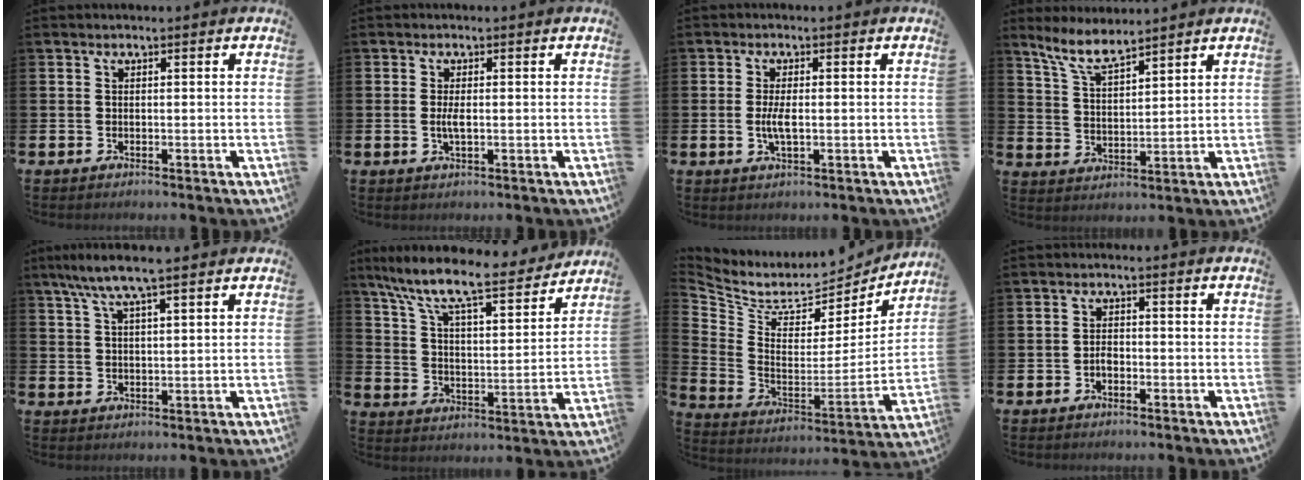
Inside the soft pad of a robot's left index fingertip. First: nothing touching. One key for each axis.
{"total": 1.9, "fx": -0.1, "fy": 0.6, "fz": 1.8, "tx": -0.031, "ty": -0.001, "tz": -0.005}
{"total": 3.0, "fx": -0.2, "fy": 1.0, "fz": 2.8, "tx": -0.049, "ty": -0.002, "tz": -0.006}
{"total": 6.8, "fx": 6.1, "fy": 1.0, "fz": 2.8, "tx": -0.077, "ty": -0.019, "tz": 0.111}
{"total": 6.5, "fx": 5.3, "fy": 0.8, "fz": 3.7, "tx": -0.080, "ty": -0.011, "tz": 0.093}
{"total": 10.0, "fx": 8.8, "fy": 1.6, "fz": 4.4, "tx": -0.111, "ty": -0.066, "tz": 0.142}
{"total": 7.8, "fx": 7.0, "fy": 2.9, "fz": 1.7, "tx": -0.079, "ty": -0.061, "tz": 0.119}
{"total": 1.6, "fx": -0.7, "fy": 1.0, "fz": 1.0, "tx": -0.016, "ty": 0.002, "tz": -0.015}